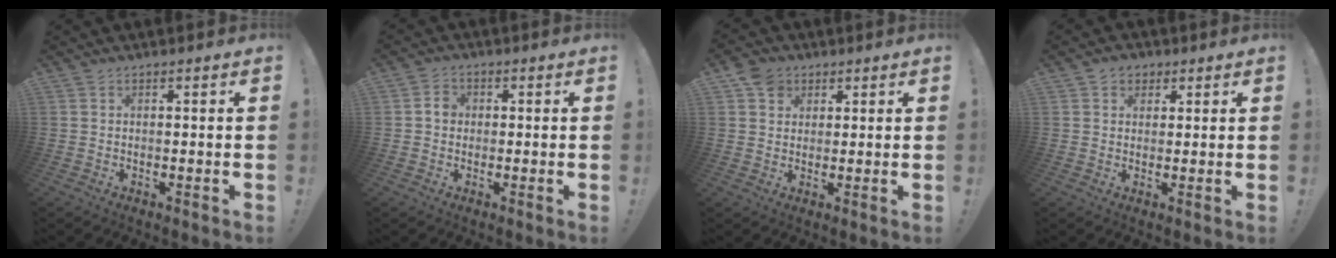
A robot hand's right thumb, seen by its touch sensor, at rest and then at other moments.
{"total": 3.4, "force": [-0.3, 2.8, 1.8], "torque": [-0.022, 0.008, -0.007]}
{"total": 6.1, "force": [3.1, 5.0, 1.8], "torque": [-0.018, -0.013, 0.060]}
{"total": 3.8, "force": [1.6, 3.2, 1.1], "torque": [-0.009, -0.003, 0.029]}